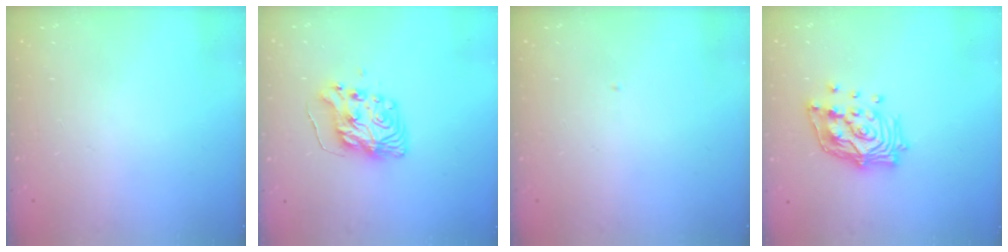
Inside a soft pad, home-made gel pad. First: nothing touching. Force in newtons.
{"total": 10.1, "press": 10.0, "slide": 1.1}
{"total": 0.0}
{"total": 18.2, "press": 18.0, "slide": 2.7}